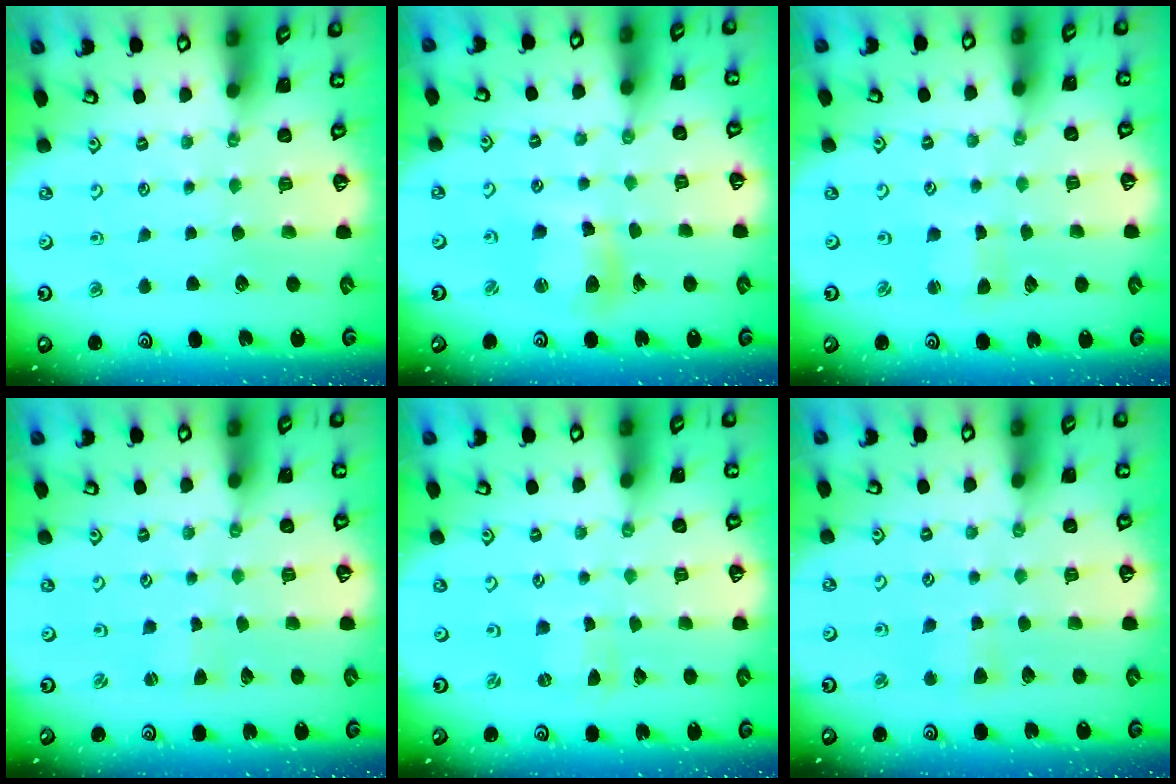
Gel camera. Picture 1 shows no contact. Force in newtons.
{"total": 9.8, "press": 9.7, "slide": 1.3}
{"total": 1.3, "press": 1.3, "slide": 0.3}
{"total": 0.8, "press": 0.8, "slide": 0.1}
{"total": 0.0}
{"total": 4.4, "press": 4.4, "slide": 0.7}